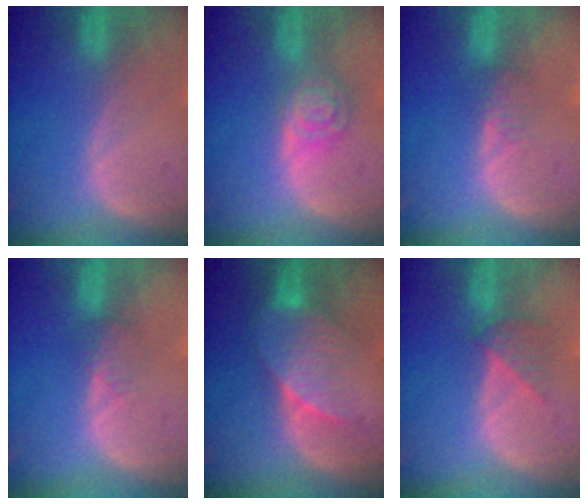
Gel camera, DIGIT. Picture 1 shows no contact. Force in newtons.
{"total": 5.4, "press": 4.8, "slide": 2.5}
{"total": 1.6, "press": 1.6, "slide": 0.2}
{"total": 1.6, "press": 1.6, "slide": 0.2}
{"total": 7.2, "press": 6.6, "slide": 2.8}
{"total": 3.2, "press": 3.0, "slide": 1.1}